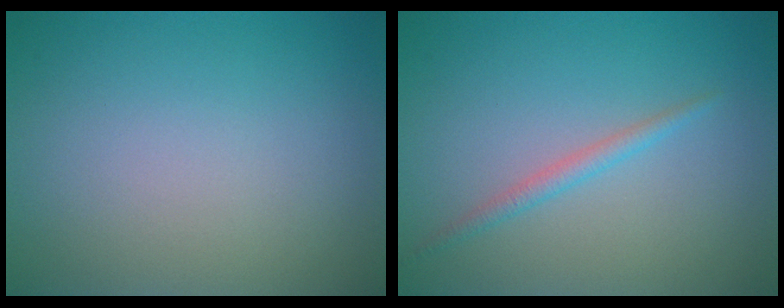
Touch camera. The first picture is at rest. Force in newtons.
{"total": 1.3, "press": 1.3, "slide": 0.0}